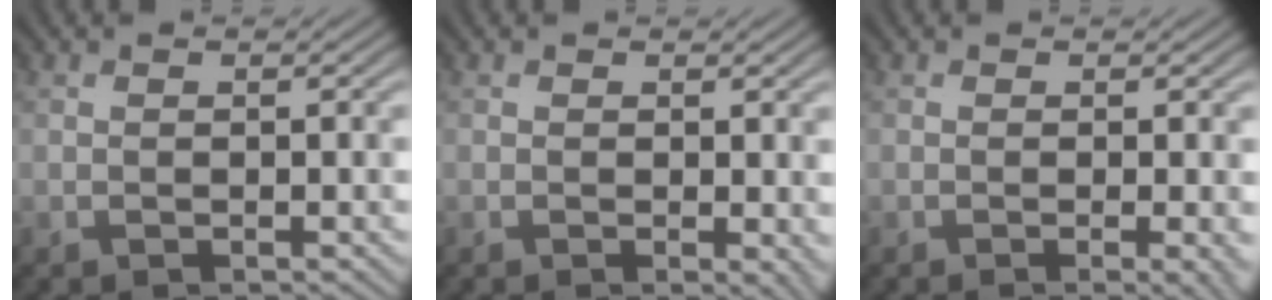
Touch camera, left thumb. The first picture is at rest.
{"total": 1.6, "force": [0.1, 0.4, 1.6], "torque": [-0.019, -0.005, 0.000]}
{"total": 2.2, "force": [-0.4, 0.3, 2.1], "torque": [-0.031, 0.000, -0.012]}